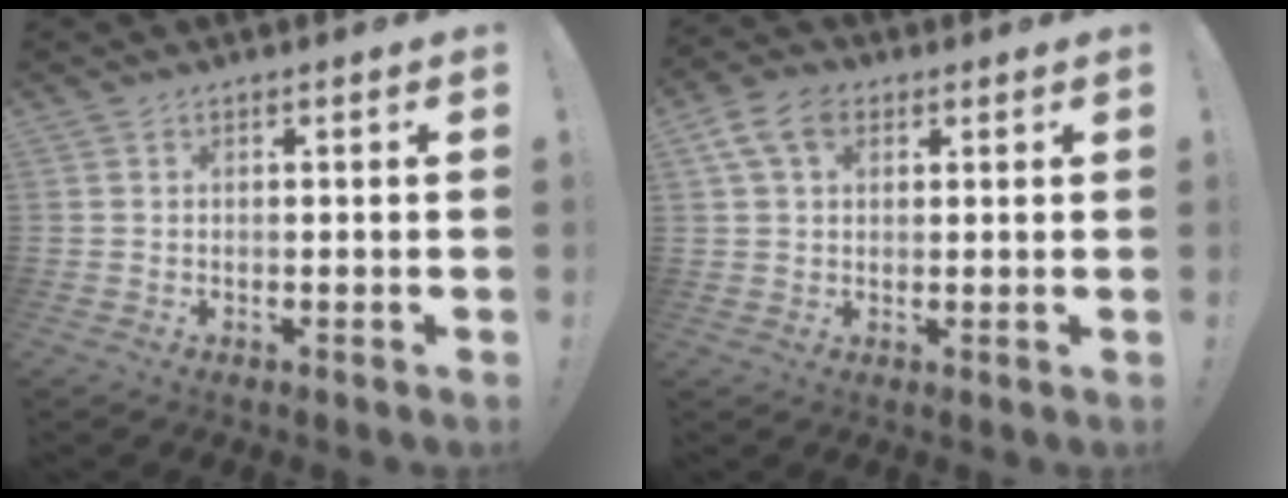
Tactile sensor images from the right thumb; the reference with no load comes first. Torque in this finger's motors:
{"motor_torque": [0.31, 0.31, 0.03, 0.02, 0.11]}